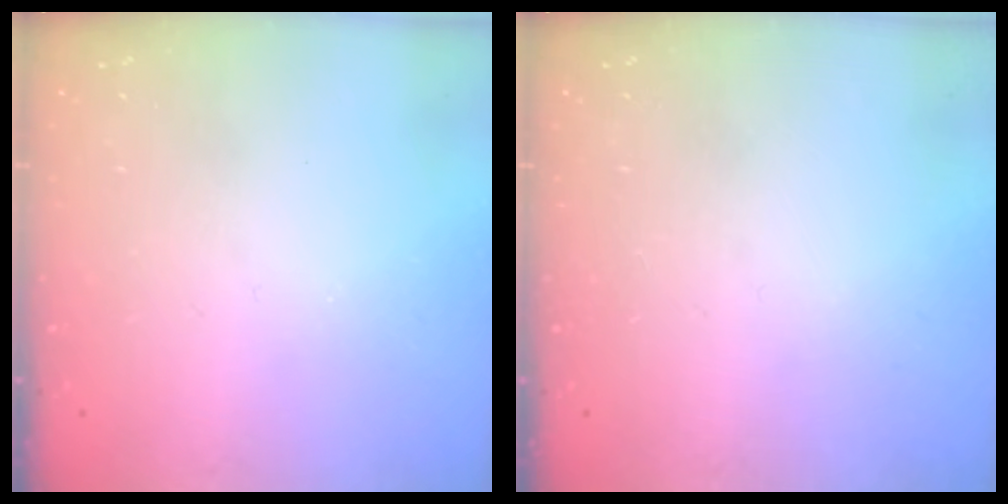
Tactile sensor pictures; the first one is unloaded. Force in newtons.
{"total": 0.0}